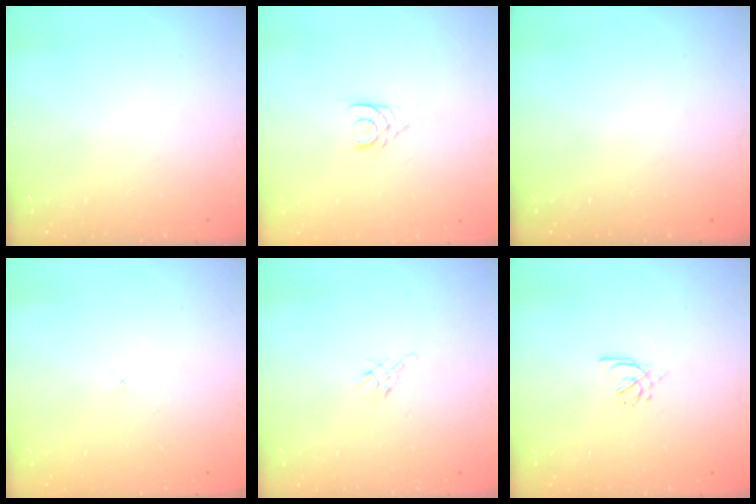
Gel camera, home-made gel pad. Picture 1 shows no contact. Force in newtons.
{"total": 3.1, "press": 3.1, "slide": 0.4}
{"total": 0.0}
{"total": 0.8, "press": 0.8, "slide": 0.1}
{"total": 2.6, "press": 2.5, "slide": 0.7}
{"total": 2.9, "press": 2.8, "slide": 0.8}